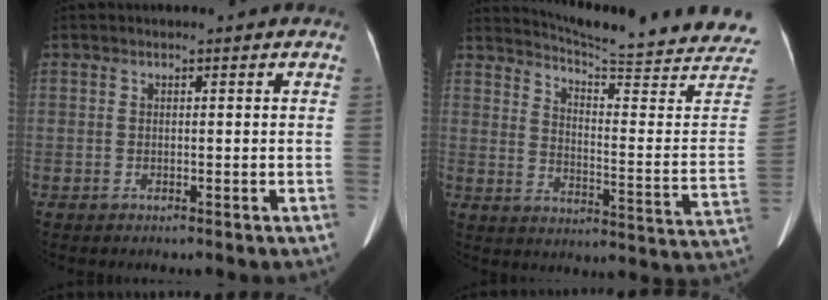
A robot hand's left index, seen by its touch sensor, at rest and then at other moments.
{"total": 24.0, "force": [22.3, -0.7, 8.6], "torque": [-0.130, -0.122, 0.271]}